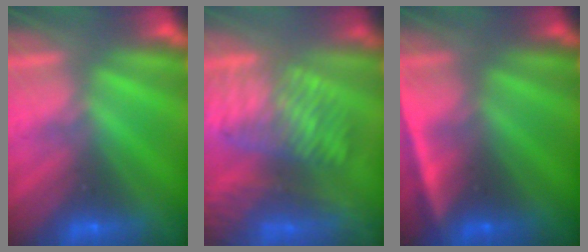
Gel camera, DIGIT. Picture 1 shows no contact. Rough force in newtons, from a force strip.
{"total": 11.8}
{"total": 4.6}